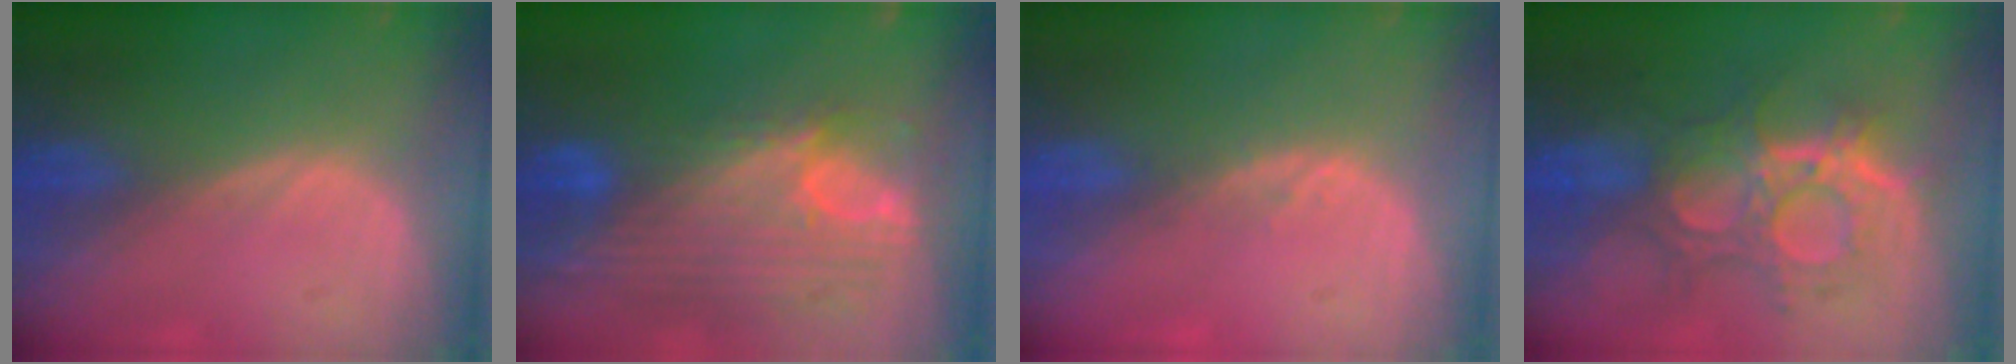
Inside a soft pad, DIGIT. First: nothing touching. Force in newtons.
{"total": 12.1, "press": 10.2, "slide": 6.4}
{"total": 1.3, "press": 1.2, "slide": 0.6}
{"total": 9.9, "press": 9.6, "slide": 2.6}